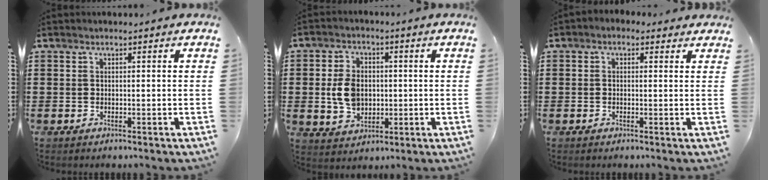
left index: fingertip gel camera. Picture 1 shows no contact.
{"total": 6.6, "force": [-0.1, 4.8, 4.6], "torque": [-0.107, 0.004, -0.008]}
{"total": 1.2, "force": [0.2, 1.0, 0.7], "torque": [-0.016, 0.006, 0.001]}